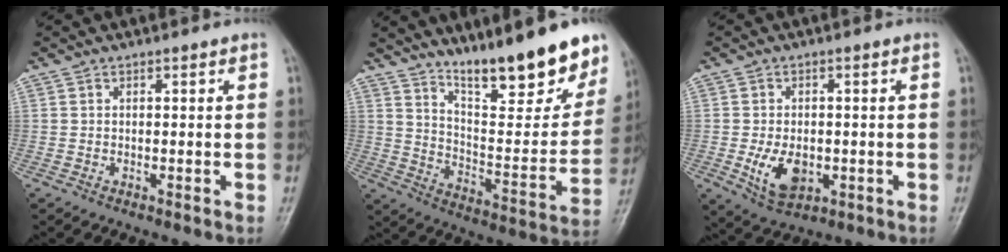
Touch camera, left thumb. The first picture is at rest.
{"total": 20.3, "force": [15.2, 5.0, 12.5], "torque": [-0.141, -0.098, 0.243]}
{"total": 7.3, "force": [-1.5, 4.7, 5.4], "torque": [-0.087, -0.008, -0.017]}